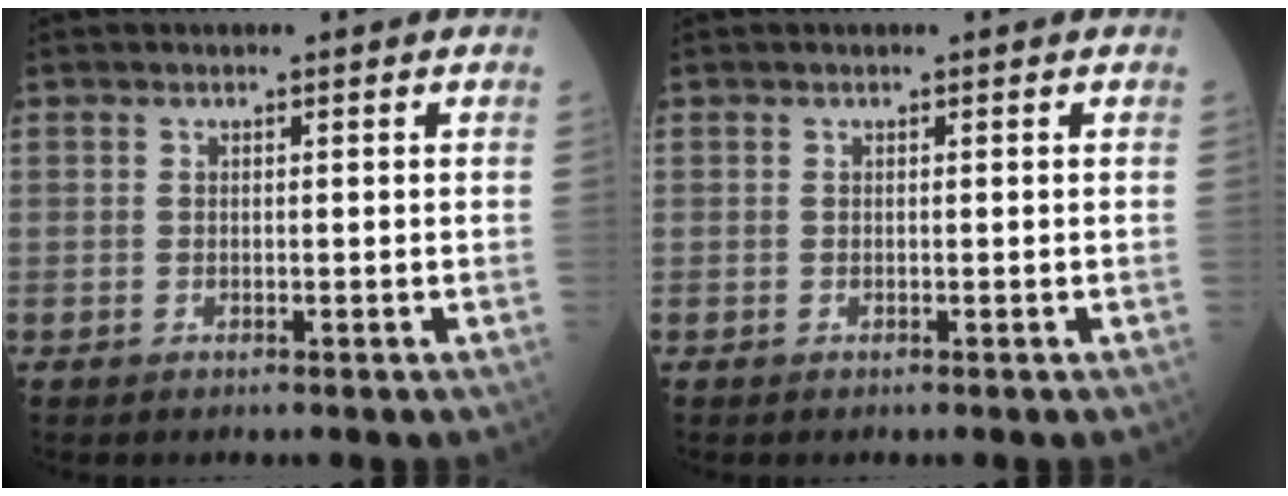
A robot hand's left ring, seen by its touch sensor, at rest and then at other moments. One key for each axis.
{"total": 0.0}